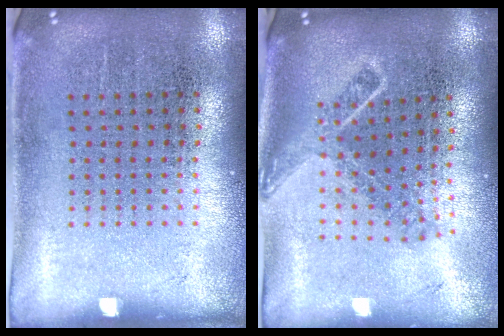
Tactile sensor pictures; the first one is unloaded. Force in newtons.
{"total": 1.6, "press": 1.2, "slide": 1.1}